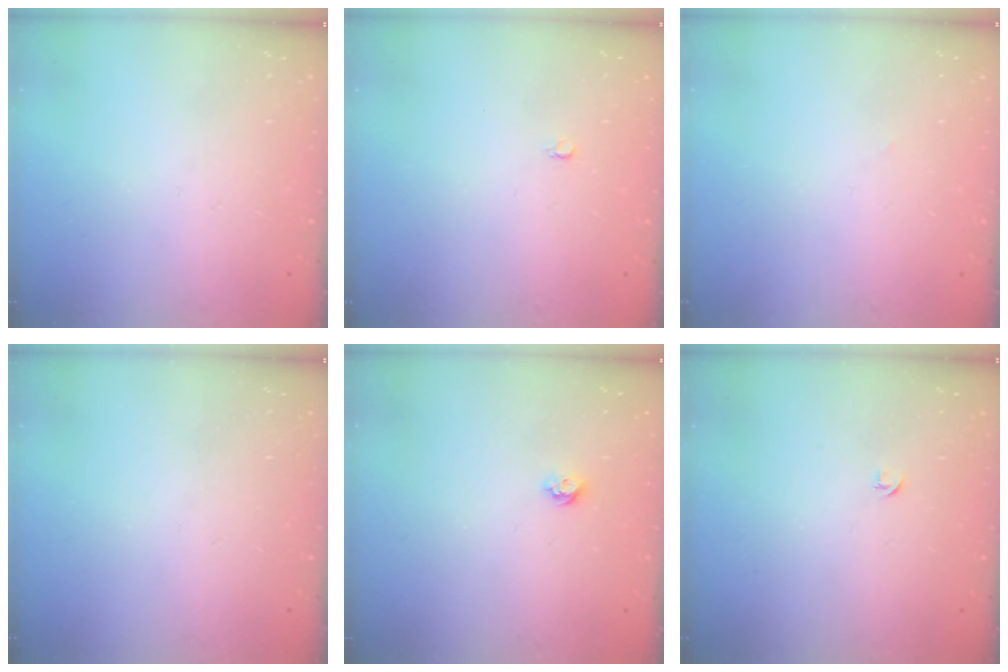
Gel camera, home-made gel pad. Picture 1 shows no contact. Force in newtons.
{"total": 2.4, "press": 2.4, "slide": 0.2}
{"total": 1.1, "press": 1.1, "slide": 0.1}
{"total": 0.0}
{"total": 5.3, "press": 5.3, "slide": 0.8}
{"total": 2.7, "press": 2.6, "slide": 0.6}